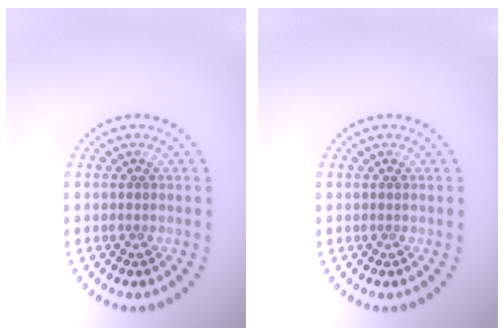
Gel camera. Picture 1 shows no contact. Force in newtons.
{"total": 0.0}